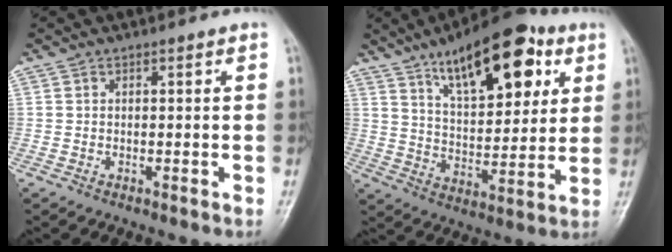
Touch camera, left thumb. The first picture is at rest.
{"total": 19.5, "force": [9.9, 8.3, 14.6], "torque": [-0.176, -0.034, 0.160]}